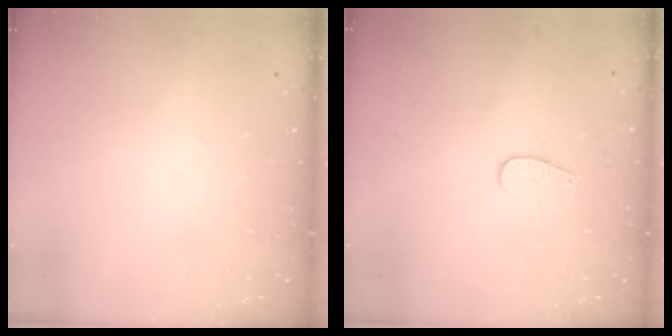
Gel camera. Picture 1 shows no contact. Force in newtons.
{"total": 7.7, "press": 7.6, "slide": 0.5}